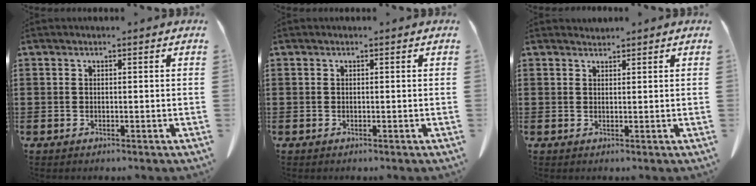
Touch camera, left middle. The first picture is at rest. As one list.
[{"total": 0.0}, {"total": 1.2, "force": [1.2, 0.1, 0.0], "torque": [-0.003, -0.002, 0.025]}]